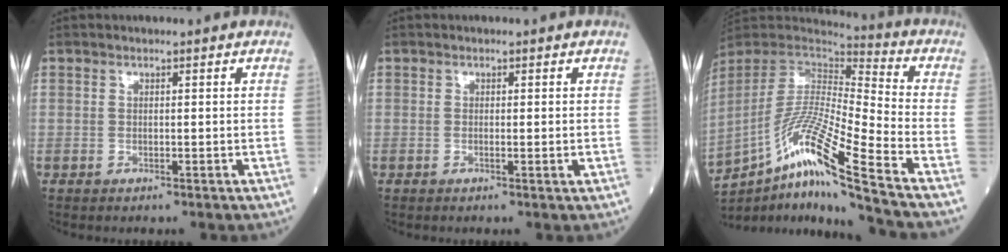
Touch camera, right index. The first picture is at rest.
{"total": 1.0, "force": [-0.2, -0.1, 0.9], "torque": [-0.015, -0.003, -0.003]}
{"total": 19.2, "force": [-12.6, -1.2, 14.4], "torque": [-0.302, -0.016, -0.241]}